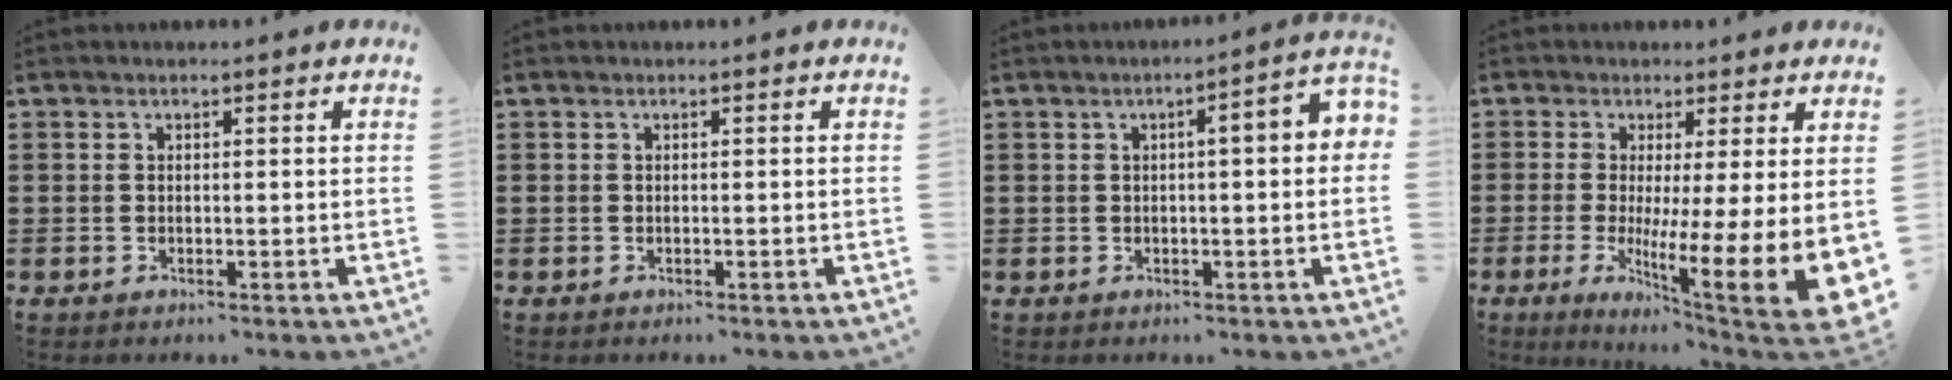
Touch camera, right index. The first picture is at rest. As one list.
[{"total": 0.0}, {"total": 3.5, "force": [0.0, 0.4, 3.5], "torque": [-0.061, 0.003, -0.003]}, {"total": 9.0, "force": [-0.4, 1.9, 8.8], "torque": [-0.141, -0.051, -0.004]}]